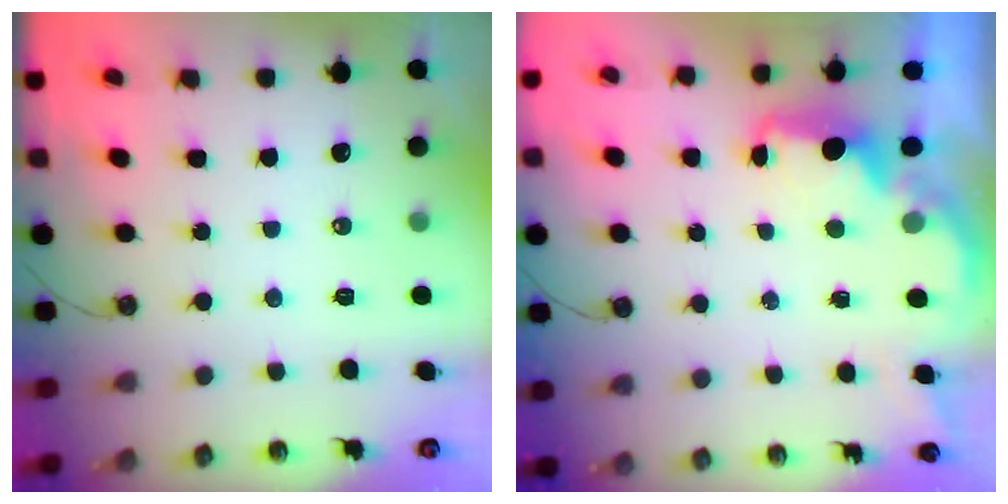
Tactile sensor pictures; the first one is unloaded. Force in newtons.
{"total": 2.3, "press": 2.2, "slide": 0.9}